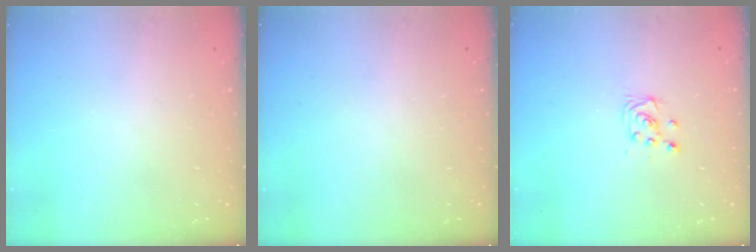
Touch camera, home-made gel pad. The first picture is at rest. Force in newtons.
{"total": 0.0}
{"total": 3.4, "press": 3.4, "slide": 0.4}